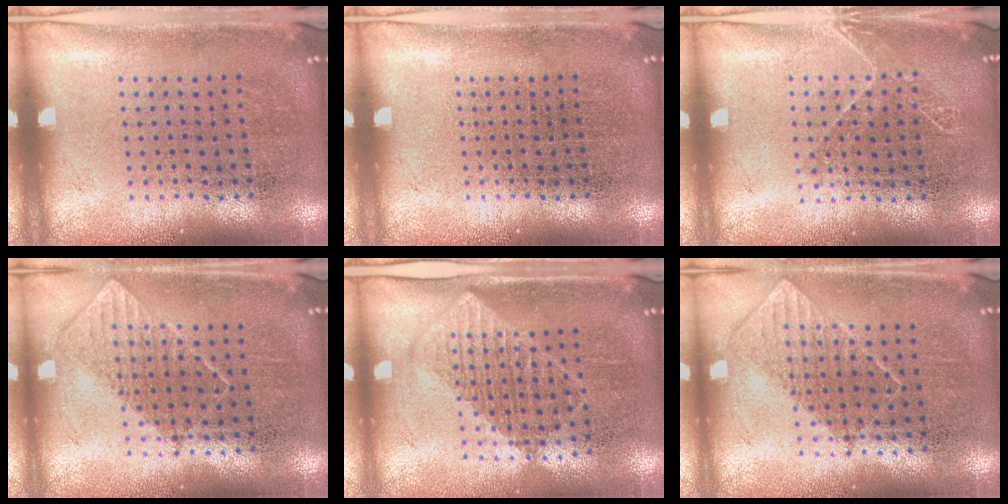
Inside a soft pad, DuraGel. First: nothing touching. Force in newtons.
{"total": 0.0}
{"total": 1.1, "press": 0.9, "slide": 0.5}
{"total": 0.7, "press": 0.7, "slide": 0.2}
{"total": 1.2, "press": 1.1, "slide": 0.5}
{"total": 0.7, "press": 0.7, "slide": 0.2}